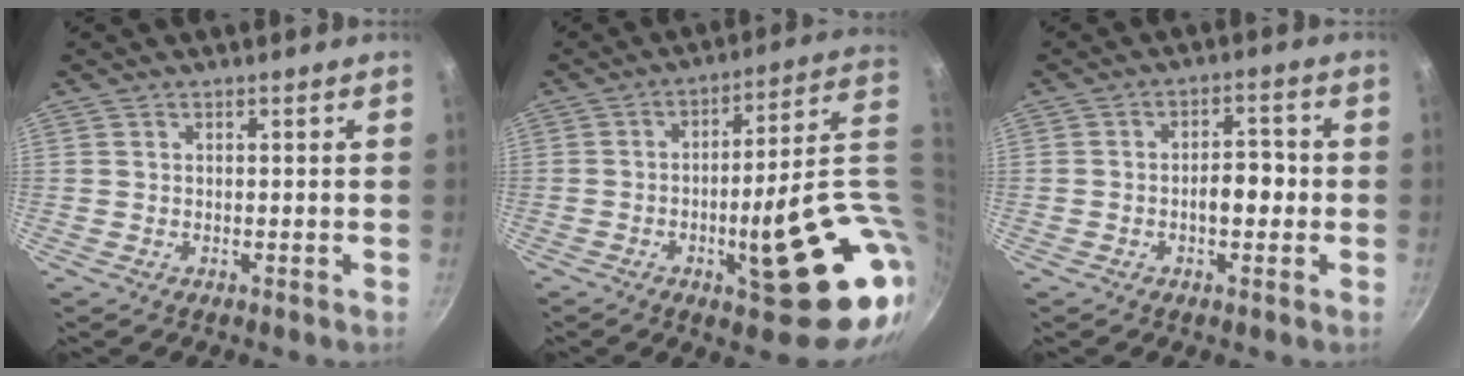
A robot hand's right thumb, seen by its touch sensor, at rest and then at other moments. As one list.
[{"total": 24.1, "force": [-2.8, 7.0, 22.9], "torque": [-0.264, 0.000, -0.026]}, {"total": 5.4, "force": [-1.1, 3.1, 4.4], "torque": [-0.039, 0.023, -0.018]}]